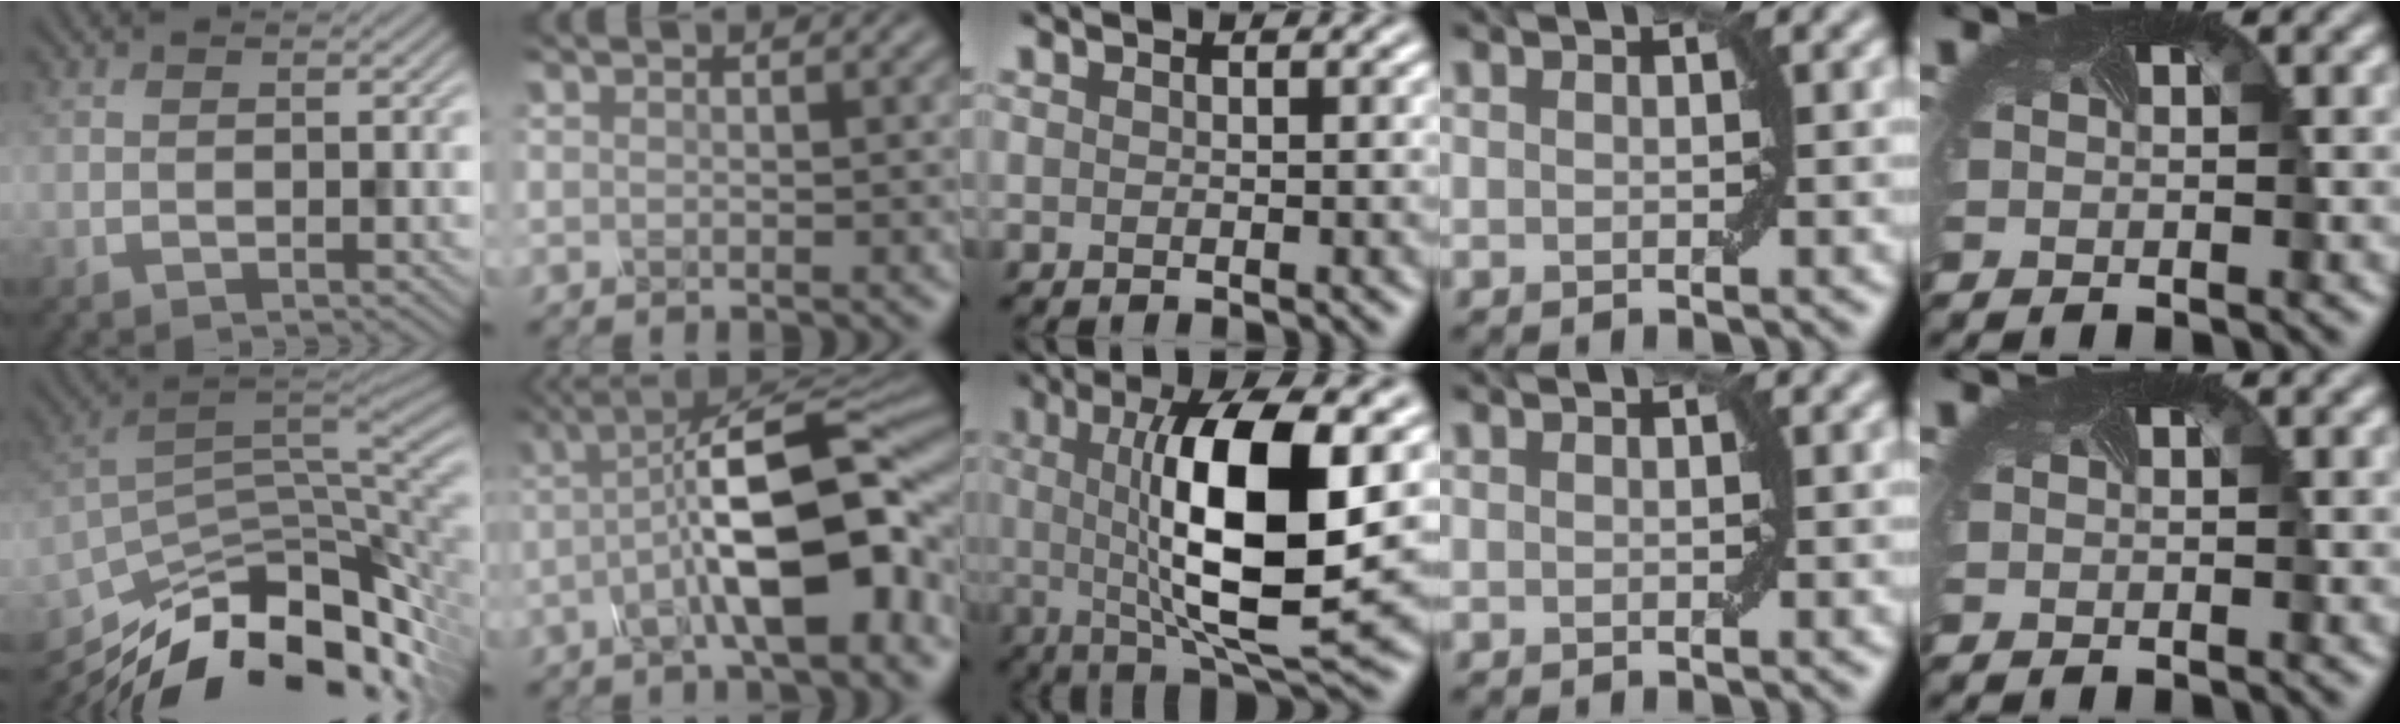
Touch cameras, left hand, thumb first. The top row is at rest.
{"thumb": {"total": 15.8, "force": [-10.2, 6.5, 10.1], "torque": [-0.195, -0.023, -0.166]}, "index": {"total": 11.5, "force": [-1.4, 3.7, 10.9], "torque": [-0.166, 0.016, -0.031]}, "middle": {"total": 11.3, "force": [0.8, 3.0, 10.8], "torque": [-0.164, -0.004, 0.017]}}